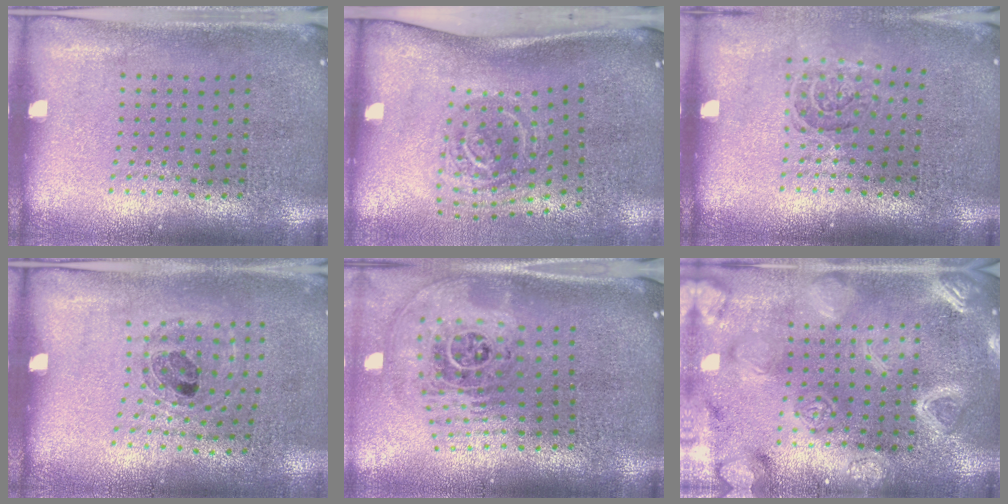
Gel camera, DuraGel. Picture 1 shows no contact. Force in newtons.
{"total": 2.1, "press": 1.3, "slide": 1.6}
{"total": 1.4, "press": 1.2, "slide": 0.8}
{"total": 1.0, "press": 0.9, "slide": 0.4}
{"total": 2.6, "press": 1.8, "slide": 1.9}
{"total": 5.7, "press": 5.7, "slide": 0.7}